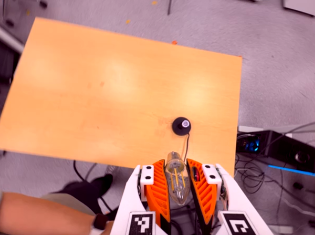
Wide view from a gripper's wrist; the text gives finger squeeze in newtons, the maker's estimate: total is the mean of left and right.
{"total": 19.2, "left": 20.3, "right": 18.2}